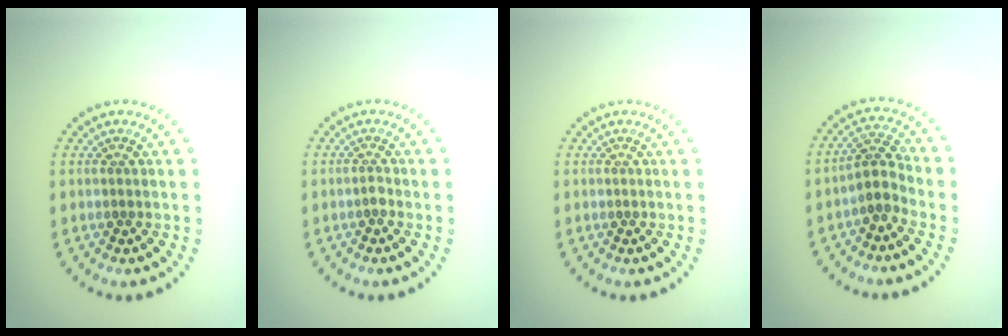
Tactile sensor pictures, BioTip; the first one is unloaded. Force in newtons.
{"total": 0.7, "press": 0.4, "slide": 0.6}
{"total": 0.0}
{"total": 2.7, "press": 2.1, "slide": 1.6}